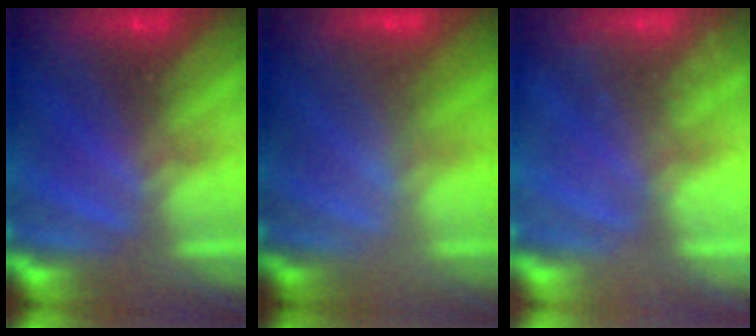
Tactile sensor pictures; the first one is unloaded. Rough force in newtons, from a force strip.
{"total": 2.2}
{"total": 2.4}